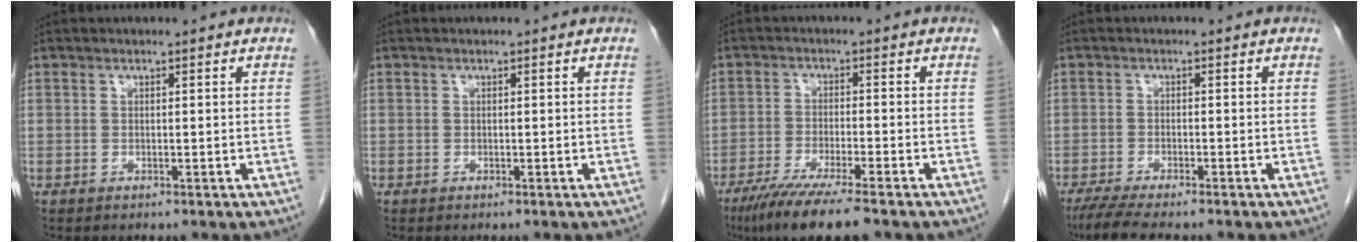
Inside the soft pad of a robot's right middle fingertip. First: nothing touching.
{"total": 0.0}
{"total": 9.5, "force": [-7.0, 0.2, 6.4], "torque": [-0.106, -0.026, -0.116]}
{"total": 7.3, "force": [-6.0, 0.7, 4.1], "torque": [-0.069, -0.020, -0.097]}